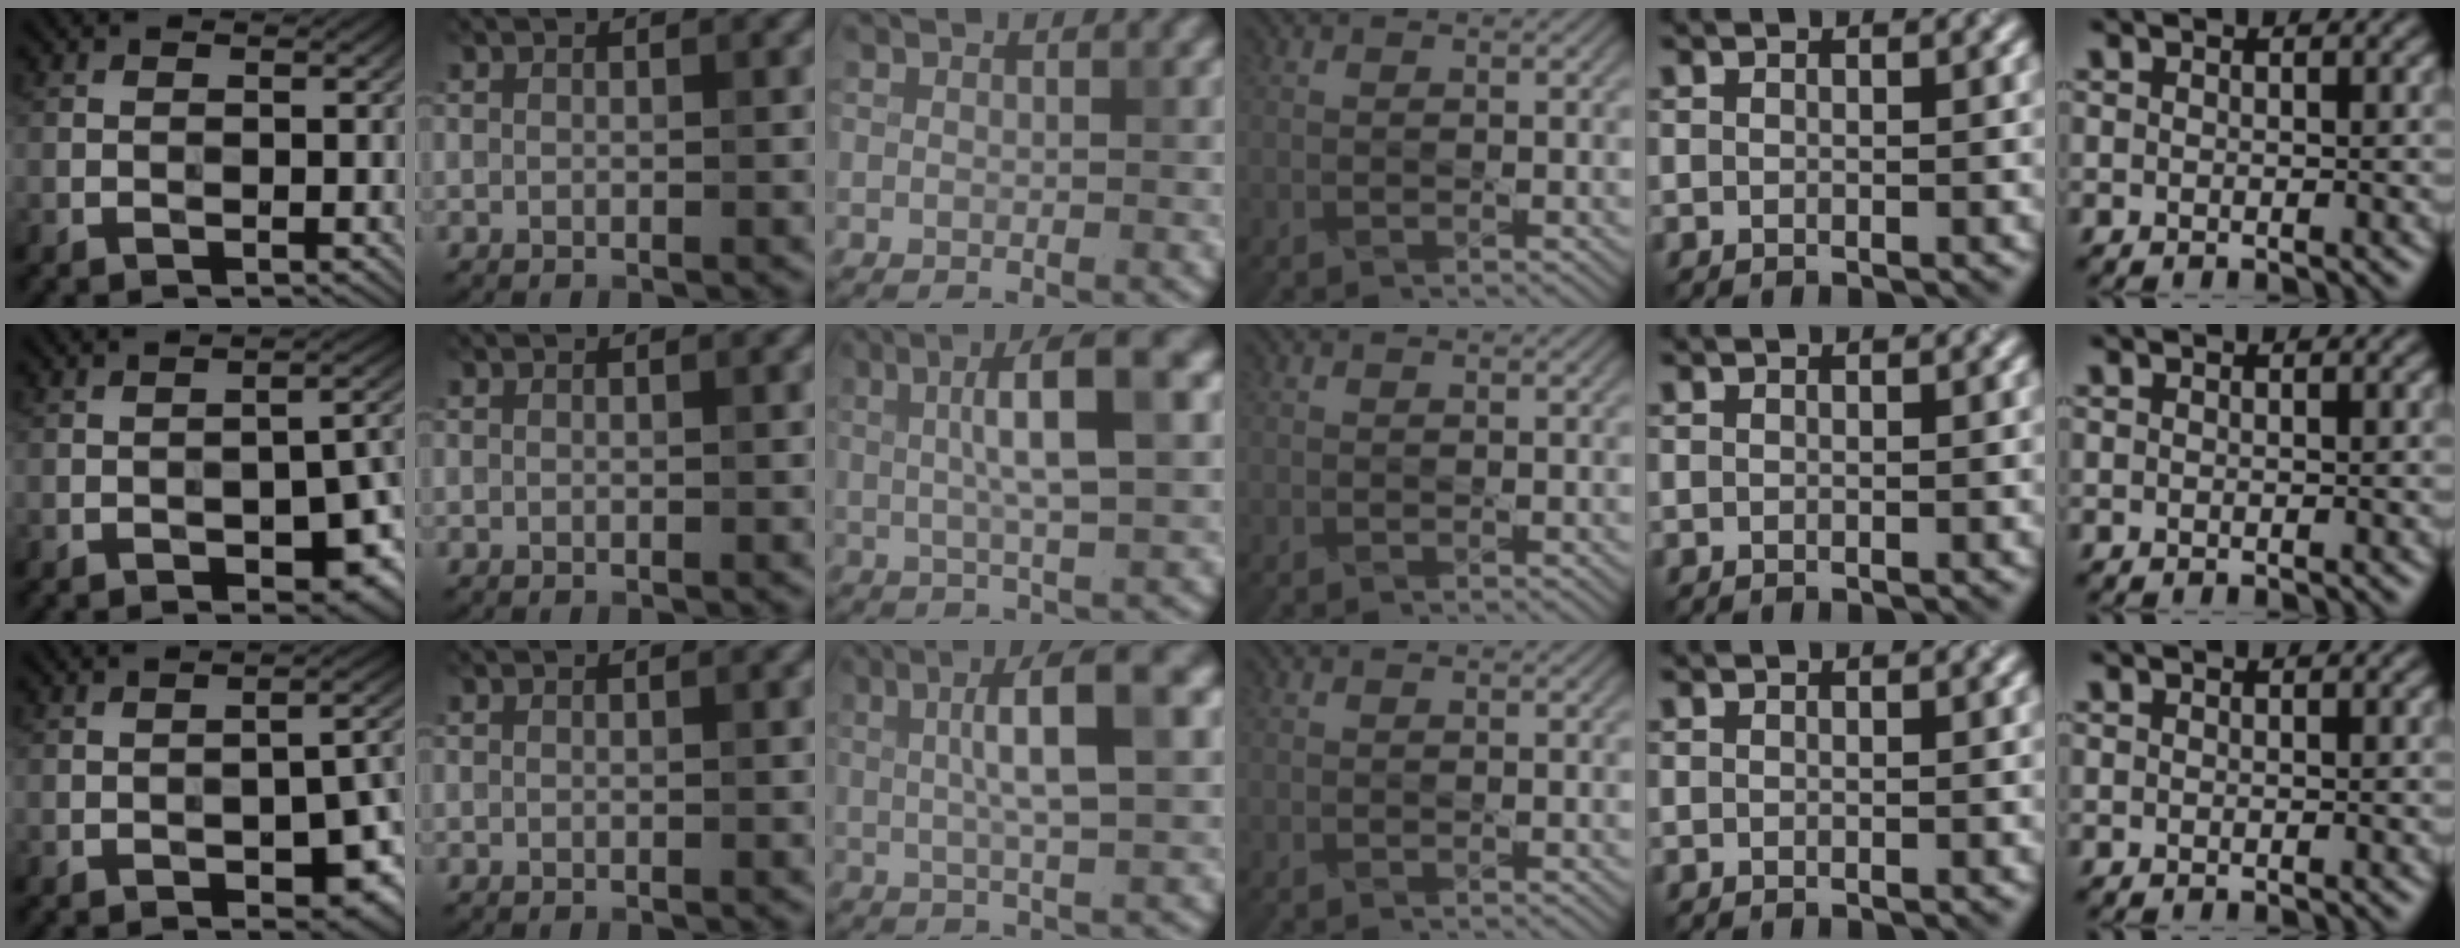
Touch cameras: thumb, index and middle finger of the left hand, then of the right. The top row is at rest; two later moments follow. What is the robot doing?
{"motion": "dispense", "object": "glue bottle"}